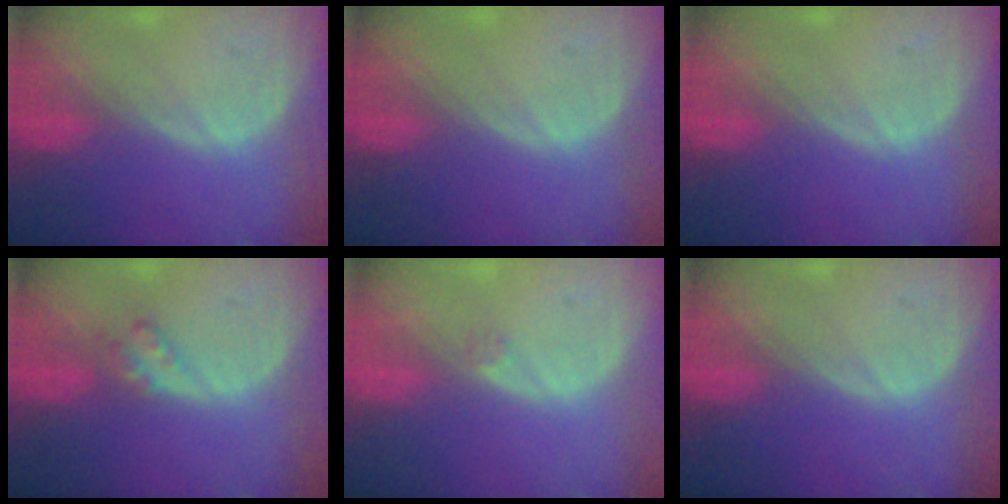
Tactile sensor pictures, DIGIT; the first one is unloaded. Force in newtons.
{"total": 0.0}
{"total": 0.0}
{"total": 2.4, "press": 2.4, "slide": 0.2}
{"total": 0.8, "press": 0.7, "slide": 0.4}
{"total": 0.0}